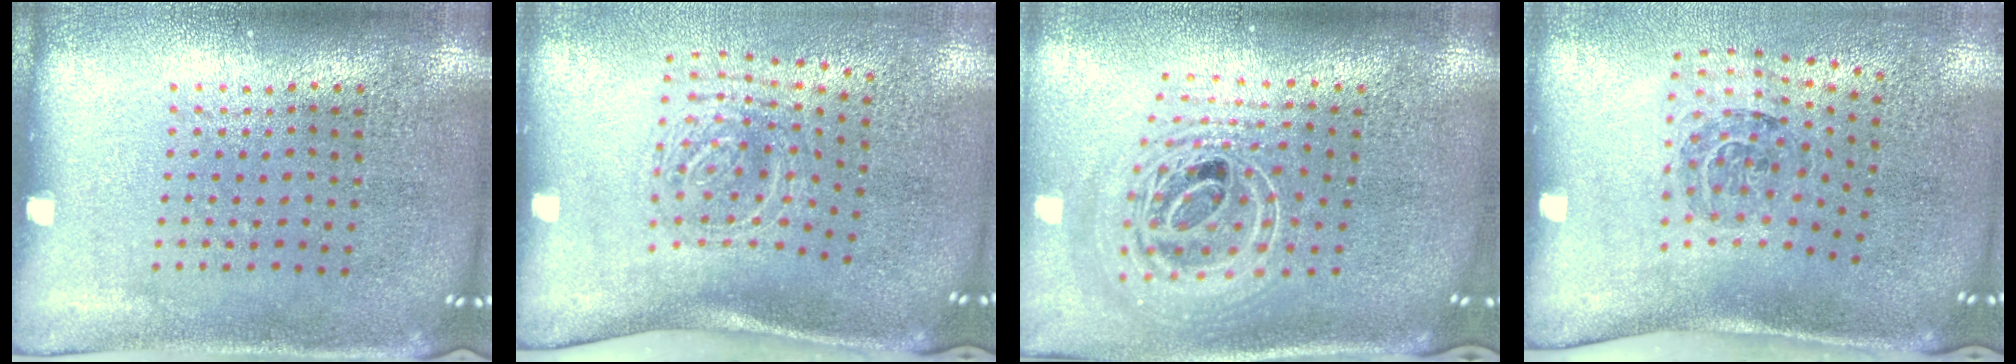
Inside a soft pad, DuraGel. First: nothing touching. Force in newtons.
{"total": 1.9, "press": 1.3, "slide": 1.4}
{"total": 2.6, "press": 1.9, "slide": 1.9}
{"total": 1.7, "press": 1.2, "slide": 1.2}